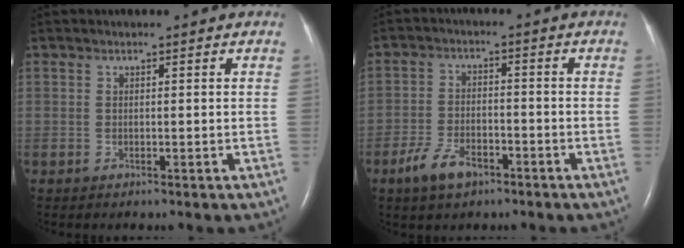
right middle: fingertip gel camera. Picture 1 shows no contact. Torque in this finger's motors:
{"motor_torque": [0.52, -0.39, 0.09, 0.02]}